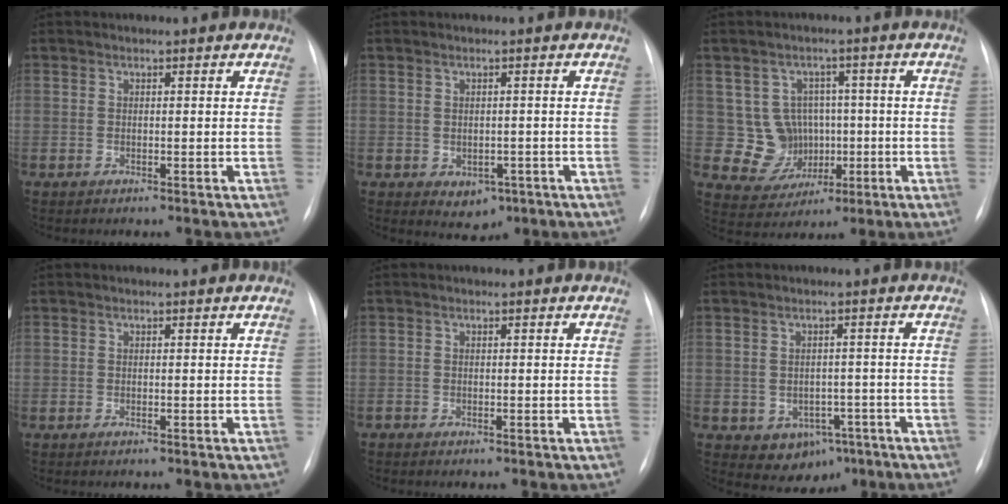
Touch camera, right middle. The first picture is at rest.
{"total": 3.5, "force": [-1.2, 2.6, 1.9], "torque": [-0.021, -0.001, -0.003]}
{"total": 7.7, "force": [0.1, 7.5, 1.6], "torque": [-0.025, 0.028, 0.018]}
{"total": 0.0}
{"total": 0.0}
{"total": 6.0, "force": [-2.8, 4.4, 2.8], "torque": [-0.036, 0.010, -0.027]}